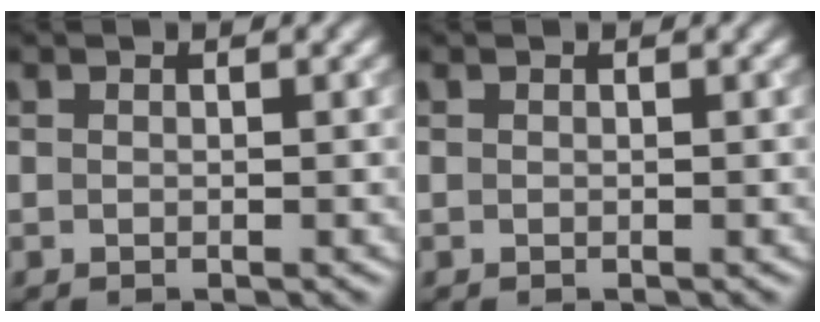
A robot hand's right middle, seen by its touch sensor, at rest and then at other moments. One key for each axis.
{"total": 0.0}